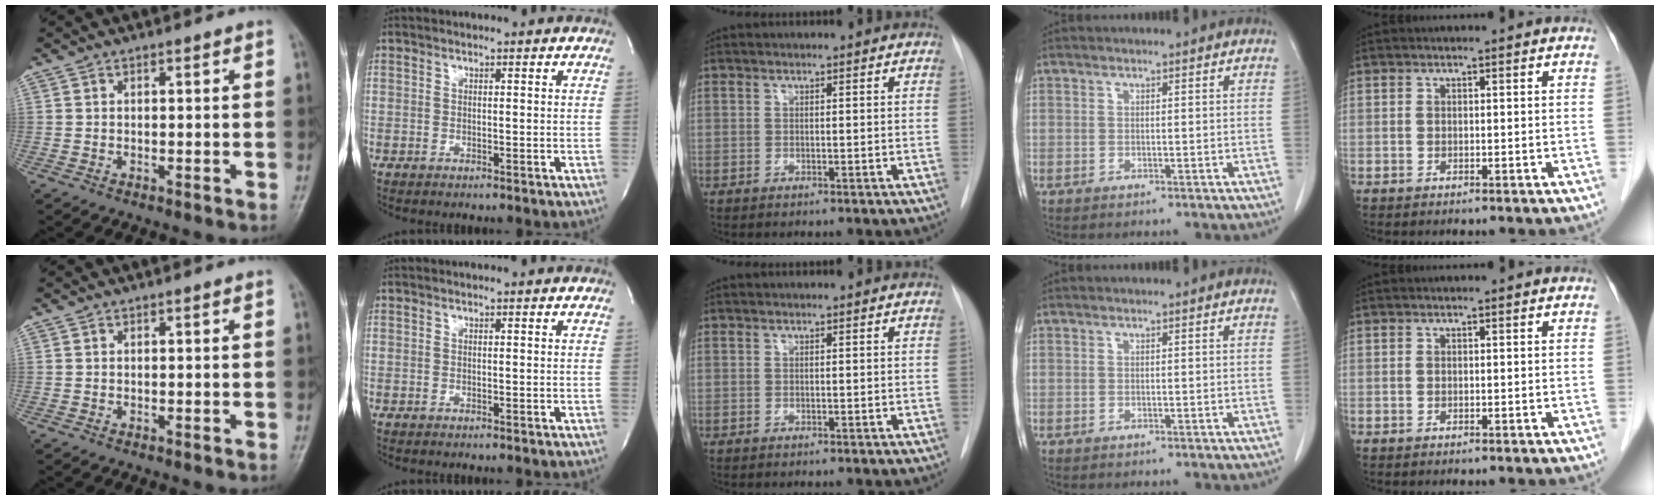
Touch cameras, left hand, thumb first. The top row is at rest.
{}